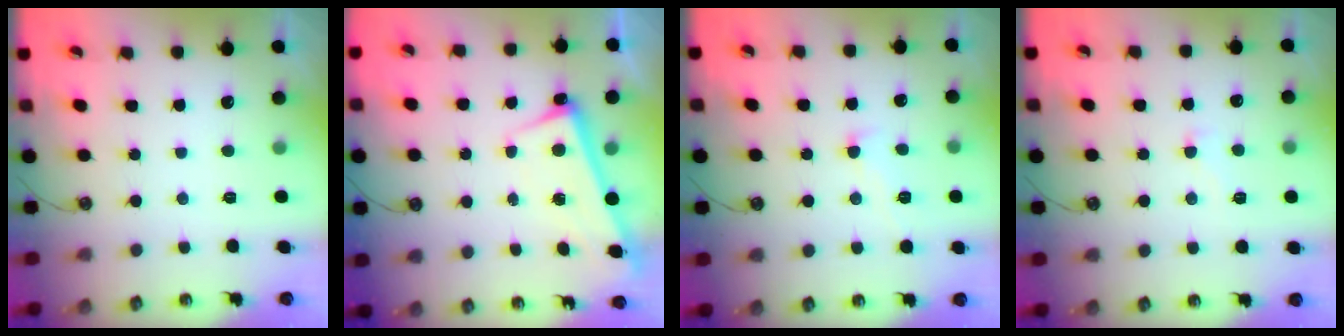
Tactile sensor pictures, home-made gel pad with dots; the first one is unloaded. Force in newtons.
{"total": 2.6, "press": 2.5, "slide": 0.7}
{"total": 2.3, "press": 2.2, "slide": 0.8}
{"total": 2.7, "press": 2.5, "slide": 1.1}